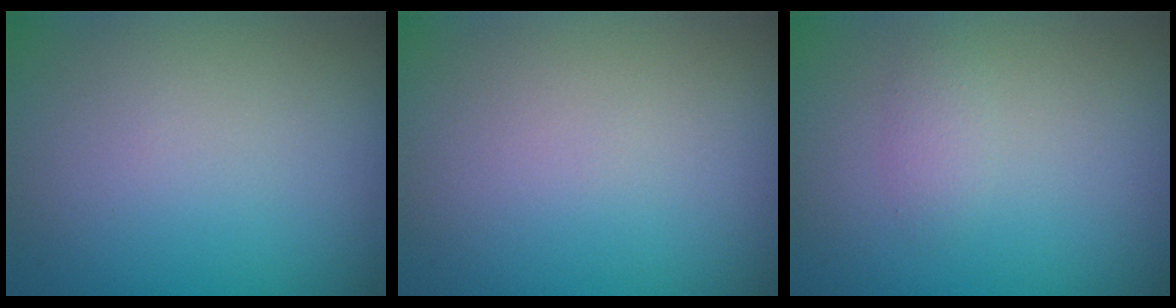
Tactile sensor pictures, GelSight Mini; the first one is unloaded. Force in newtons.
{"total": 0.0}
{"total": 1.1, "press": 1.1, "slide": 0.0}